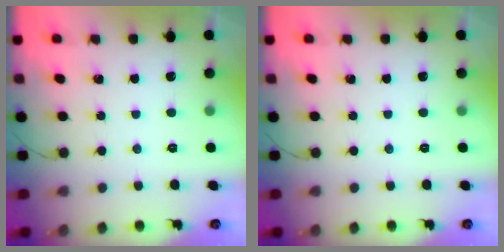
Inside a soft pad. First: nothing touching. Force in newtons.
{"total": 0.0}